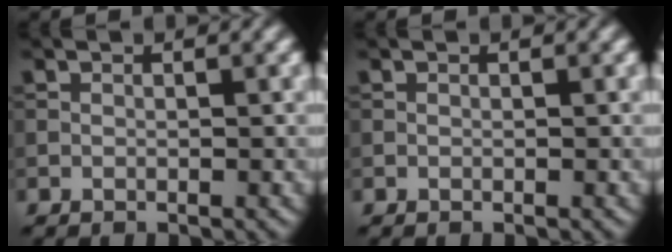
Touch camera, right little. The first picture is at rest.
{"total": 0.0}